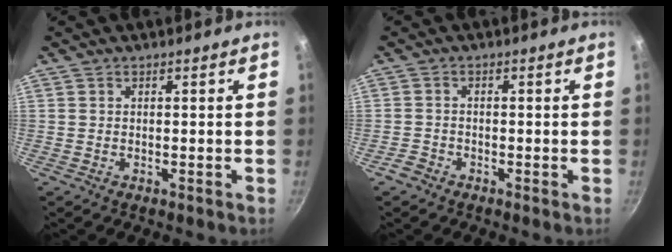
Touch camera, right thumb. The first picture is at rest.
{"total": 2.1, "force": [-1.5, 1.3, 0.5], "torque": [-0.010, 0.015, -0.030]}